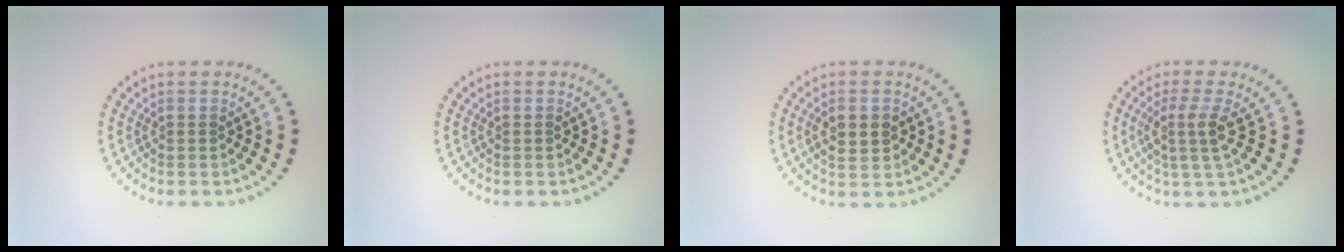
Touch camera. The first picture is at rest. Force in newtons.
{"total": 0.0}
{"total": 2.7, "press": 2.7, "slide": 0.1}
{"total": 2.7, "press": 2.2, "slide": 1.7}